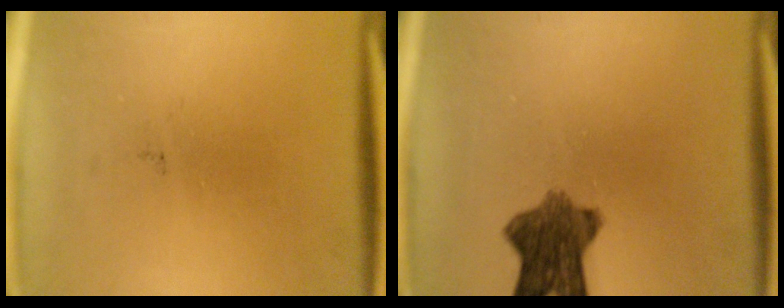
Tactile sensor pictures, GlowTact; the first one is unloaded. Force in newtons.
{"total": 8.0}